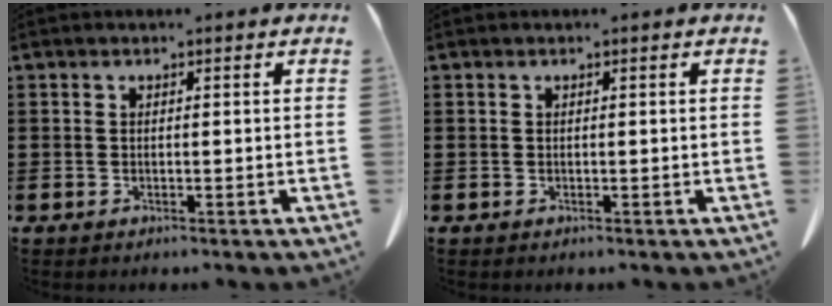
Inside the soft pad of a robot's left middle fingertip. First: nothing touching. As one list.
[{"total": 0.0}]